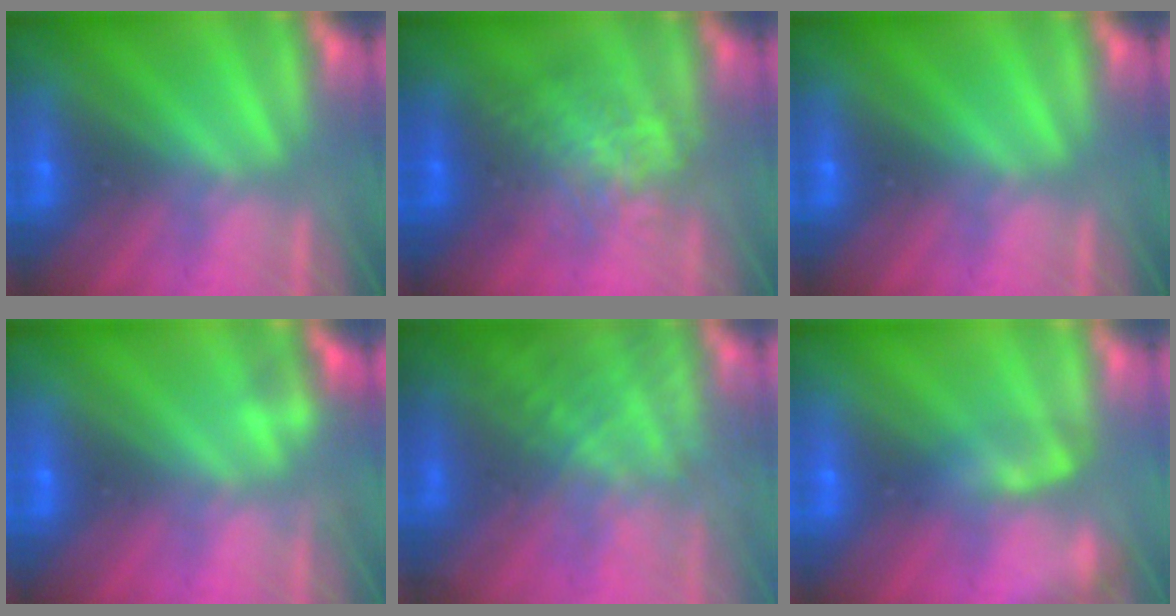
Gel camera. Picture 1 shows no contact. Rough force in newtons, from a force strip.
{"total": 2.2}
{"total": 0.0}
{"total": 2.2}
{"total": 8.0}
{"total": 2.4}